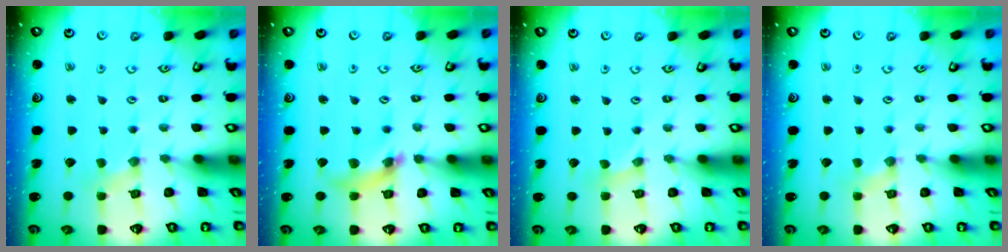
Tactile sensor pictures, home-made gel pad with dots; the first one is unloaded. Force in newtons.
{"total": 10.4, "press": 10.3, "slide": 1.3}
{"total": 0.0}
{"total": 0.0}